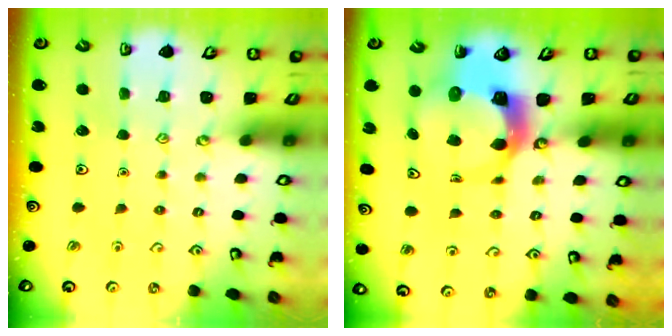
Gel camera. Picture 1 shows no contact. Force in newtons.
{"total": 6.5, "press": 6.4, "slide": 1.0}